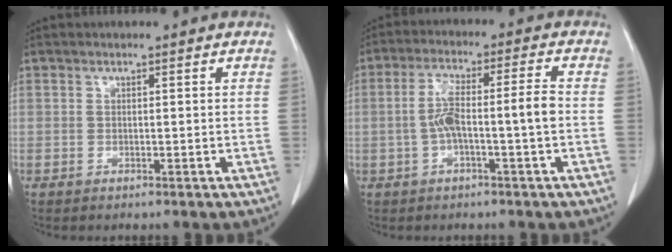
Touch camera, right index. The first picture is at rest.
{"total": 7.1, "force": [-1.2, 0.5, 7.0], "torque": [-0.137, 0.025, -0.020]}